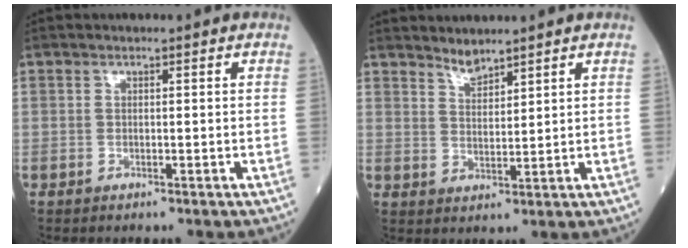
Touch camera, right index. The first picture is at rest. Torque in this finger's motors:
{"motor_torque": [-0.10, 0.08, 0.04, 0.01]}